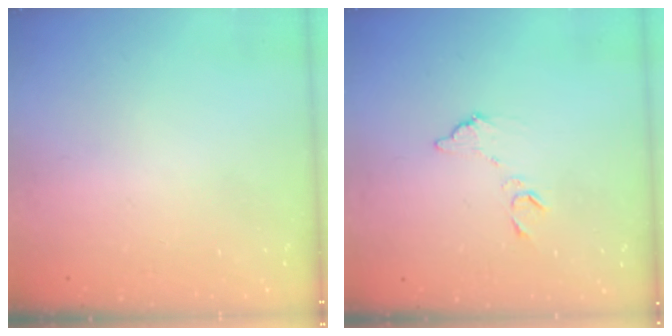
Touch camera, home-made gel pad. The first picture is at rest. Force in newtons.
{"total": 7.6, "press": 7.6, "slide": 0.3}